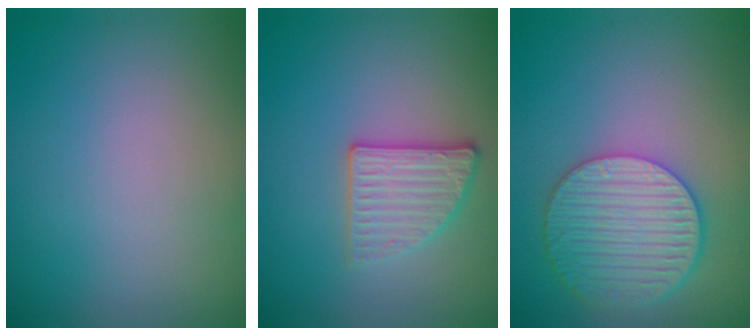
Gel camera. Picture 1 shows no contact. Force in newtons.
{"total": 2.8, "press": 2.7, "slide": 0.9}
{"total": 5.7, "press": 4.8, "slide": 3.1}